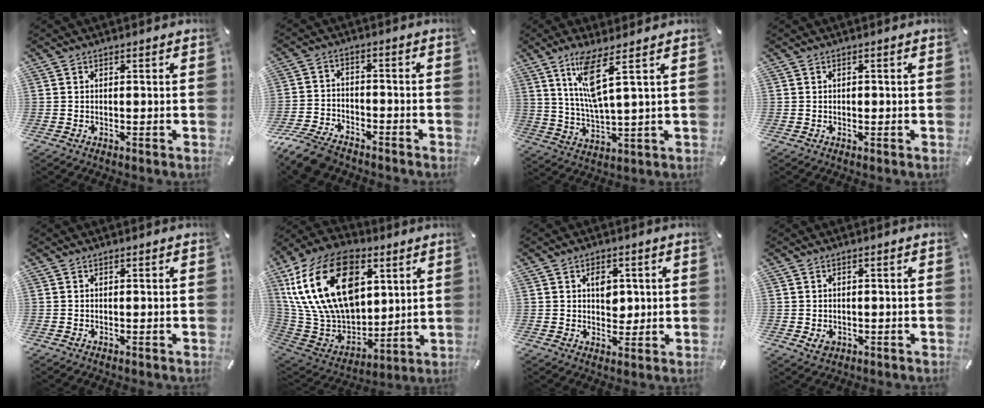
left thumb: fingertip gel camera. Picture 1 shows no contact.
{"total": 8.9, "force": [-7.5, 3.5, 3.3], "torque": [-0.072, 0.033, -0.146]}
{"total": 10.4, "force": [4.9, 1.7, 9.0], "torque": [-0.183, -0.008, 0.084]}
{"total": 0.7, "force": [-0.1, 0.6, 0.4], "torque": [-0.008, 0.002, -0.003]}
{"total": 0.0}
{"total": 27.3, "force": [9.6, 18.0, 18.1], "torque": [-0.378, -0.043, 0.171]}
{"total": 5.0, "force": [1.2, 3.9, 2.9], "torque": [-0.023, -0.007, 0.012]}
{"total": 2.3, "force": [-0.6, 2.0, 1.1], "torque": [-0.011, 0.000, -0.013]}